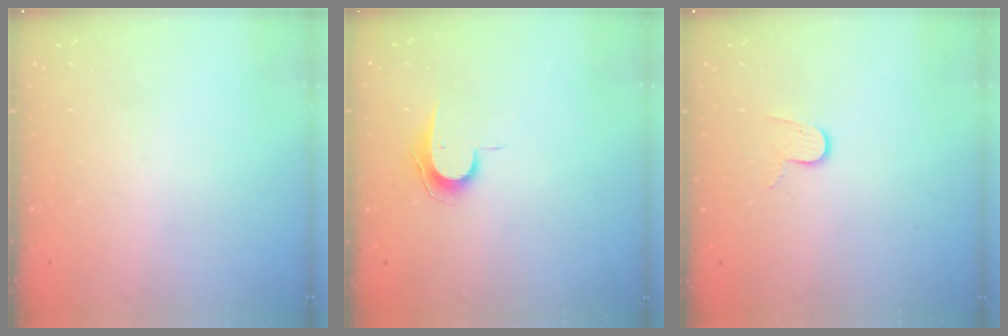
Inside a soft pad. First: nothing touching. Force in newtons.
{"total": 7.7, "press": 7.6, "slide": 0.4}
{"total": 6.0, "press": 6.0, "slide": 0.2}